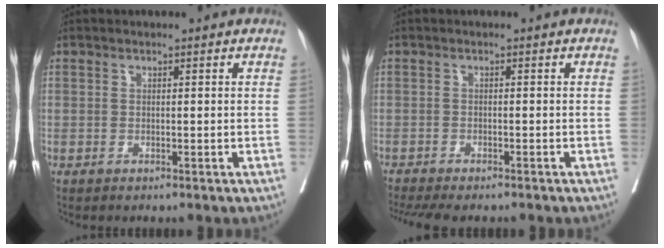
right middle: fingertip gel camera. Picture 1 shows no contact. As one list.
[{"total": 8.9, "force": [-7.6, 2.2, 4.0], "torque": [-0.053, -0.008, -0.106]}]